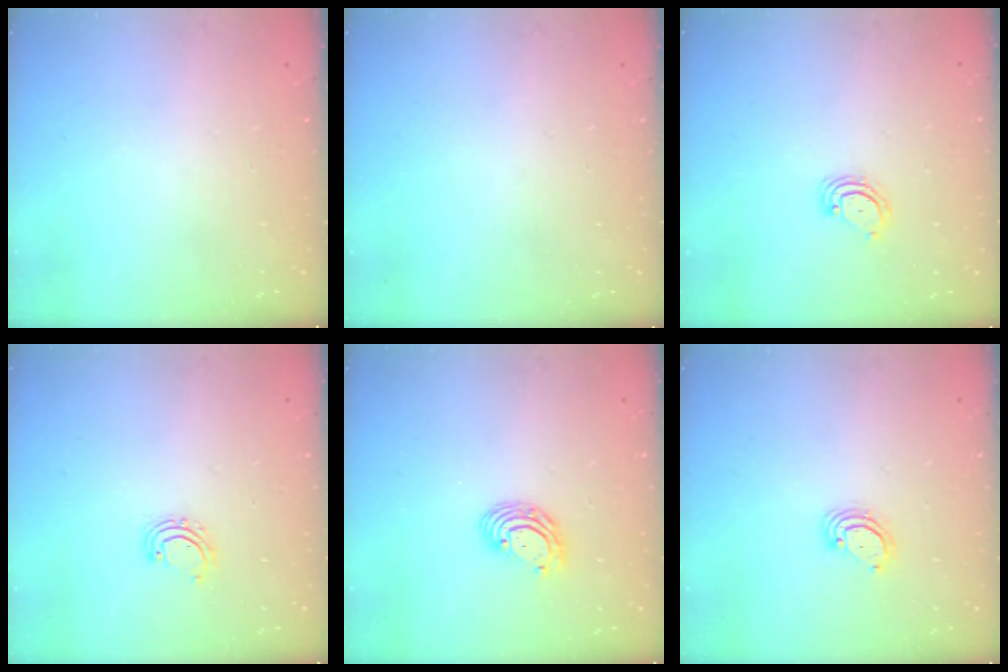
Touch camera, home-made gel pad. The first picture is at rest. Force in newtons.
{"total": 0.0}
{"total": 3.8, "press": 3.8, "slide": 0.3}
{"total": 3.9, "press": 3.9, "slide": 0.2}
{"total": 6.4, "press": 6.3, "slide": 1.2}
{"total": 3.0, "press": 2.9, "slide": 0.3}